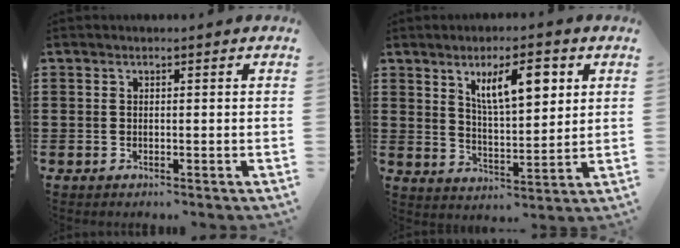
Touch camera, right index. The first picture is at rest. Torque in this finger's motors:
{"motor_torque": [0.50, -0.06, 0.43, 0.13]}